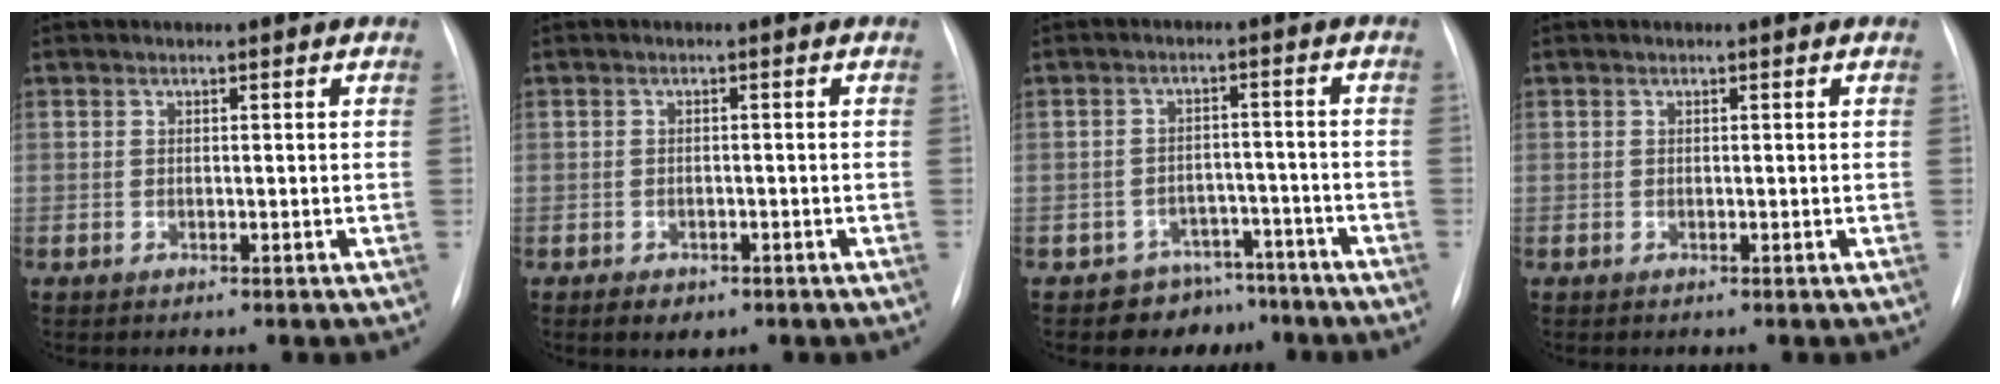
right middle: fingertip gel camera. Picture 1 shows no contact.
{"total": 3.0, "force": [-1.9, 1.8, 1.5], "torque": [-0.020, -0.001, -0.019]}
{"total": 6.2, "force": [-5.0, 3.7, -0.2], "torque": [0.019, 0.036, -0.073]}
{"total": 0.0}